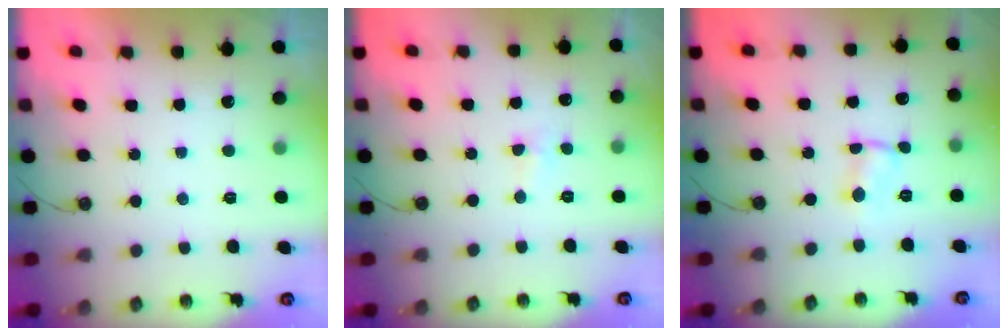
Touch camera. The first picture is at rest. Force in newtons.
{"total": 2.1, "press": 2.0, "slide": 0.3}
{"total": 1.8, "press": 1.8, "slide": 0.2}